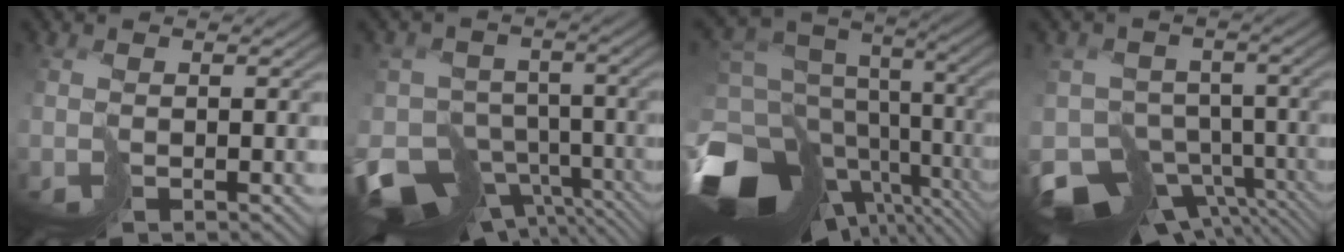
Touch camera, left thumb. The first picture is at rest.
{"total": 13.8, "force": [-8.4, 8.6, 6.7], "torque": [-0.155, -0.035, -0.109]}
{"total": 16.1, "force": [-4.5, 9.7, 12.0], "torque": [-0.264, -0.029, -0.037]}
{"total": 11.4, "force": [-7.2, 6.9, 5.5], "torque": [-0.126, -0.029, -0.103]}